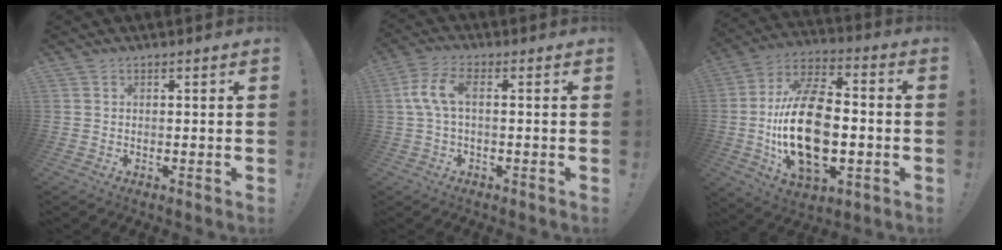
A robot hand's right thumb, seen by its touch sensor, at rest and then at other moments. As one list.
[{"total": 7.7, "force": [0.5, 3.2, 6.9], "torque": [-0.147, 0.004, 0.011]}, {"total": 24.7, "force": [-3.1, 13.9, 20.1], "torque": [-0.385, 0.006, -0.051]}]